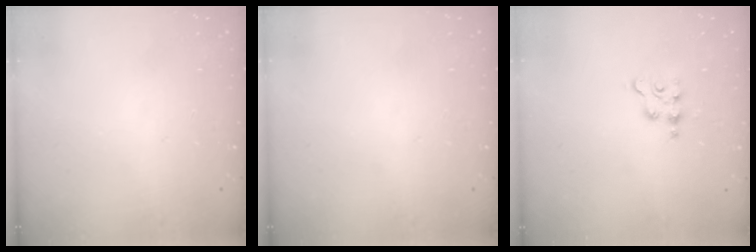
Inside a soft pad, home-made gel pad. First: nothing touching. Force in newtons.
{"total": 0.0}
{"total": 3.3, "press": 3.2, "slide": 0.5}